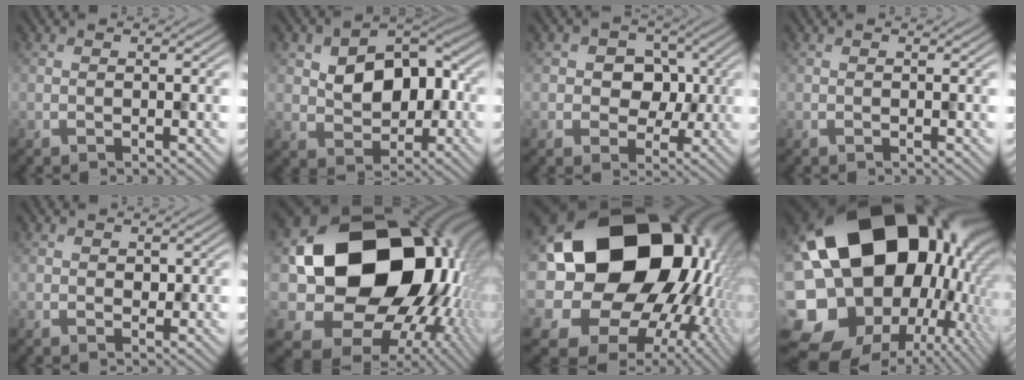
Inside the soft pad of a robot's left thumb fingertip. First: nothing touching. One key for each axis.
{"total": 8.3, "fx": 1.2, "fy": 5.9, "fz": 5.6, "tx": -0.094, "ty": 0.010, "tz": 0.016}
{"total": 4.3, "fx": 0.6, "fy": 3.9, "fz": 1.7, "tx": -0.011, "ty": 0.005, "tz": -0.004}
{"total": 0.0}
{"total": 1.0, "fx": 0.7, "fy": 0.7, "fz": 0.1, "tx": -0.002, "ty": 0.002, "tz": 0.015}
{"total": 20.8, "fx": 1.7, "fy": 16.9, "fz": 11.9, "tx": -0.251, "ty": -0.047, "tz": 0.070}
{"total": 22.2, "fx": 3.8, "fy": 18.1, "fz": 12.3, "tx": -0.237, "ty": -0.023, "tz": 0.074}
{"total": 22.2, "fx": 1.1, "fy": 17.7, "fz": 13.3, "tx": -0.286, "ty": -0.078, "tz": 0.057}